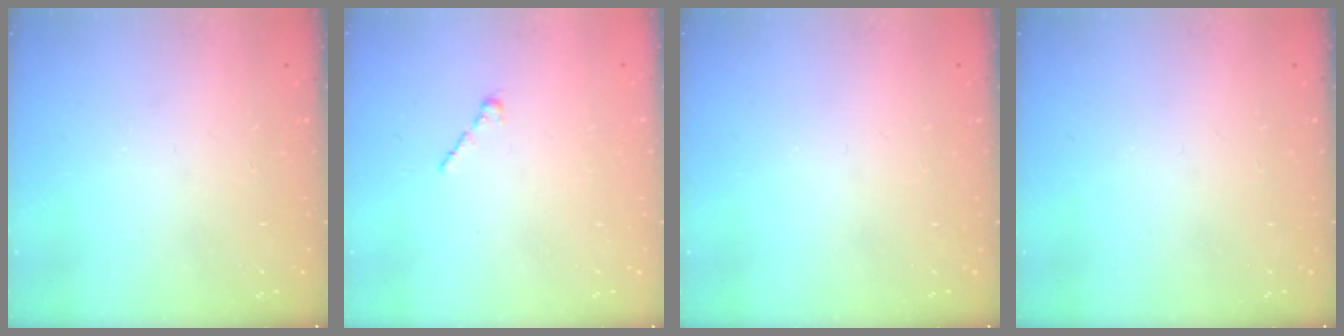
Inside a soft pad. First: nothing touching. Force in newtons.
{"total": 1.7, "press": 1.7, "slide": 0.5}
{"total": 0.0}
{"total": 0.0}